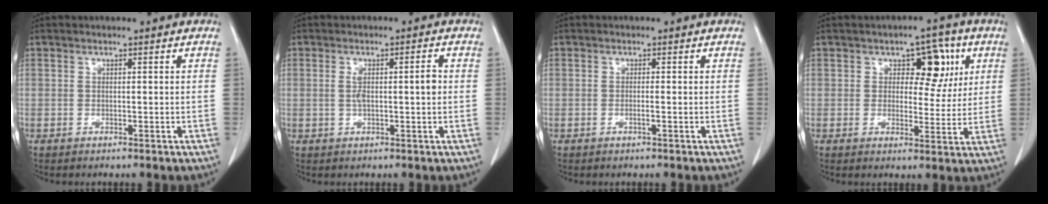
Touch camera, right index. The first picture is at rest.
{"total": 3.7, "force": [0.2, 0.6, 3.6], "torque": [-0.066, 0.009, 0.006]}
{"total": 0.9, "force": [-0.3, -0.2, 0.8], "torque": [-0.014, 0.000, -0.005]}
{"total": 7.3, "force": [2.5, 4.1, 5.5], "torque": [-0.059, 0.016, 0.034]}